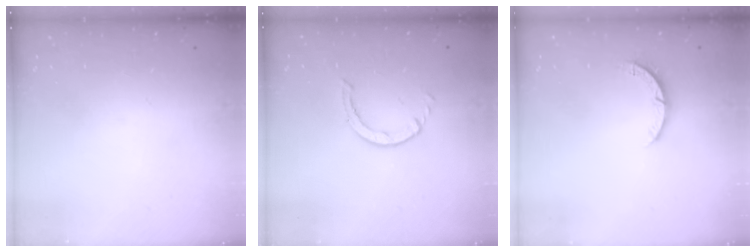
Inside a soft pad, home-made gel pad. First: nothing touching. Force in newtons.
{"total": 0.6, "press": 0.6, "slide": 0.1}
{"total": 3.2, "press": 3.2, "slide": 0.4}